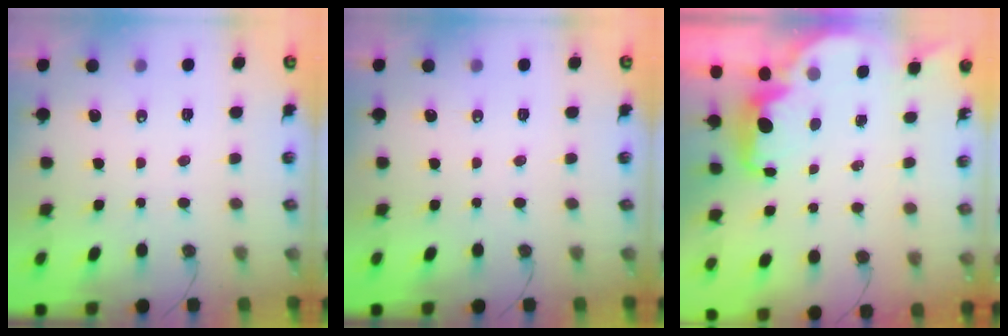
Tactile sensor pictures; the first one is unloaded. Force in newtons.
{"total": 0.0}
{"total": 2.3, "press": 2.2, "slide": 0.6}